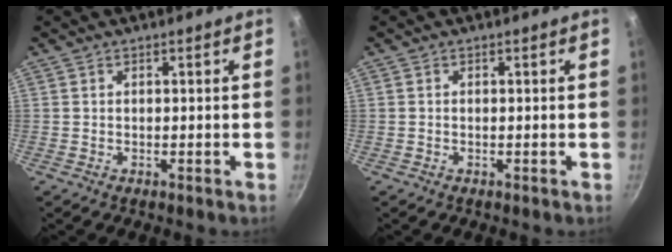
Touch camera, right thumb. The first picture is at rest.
{"total": 0.0}